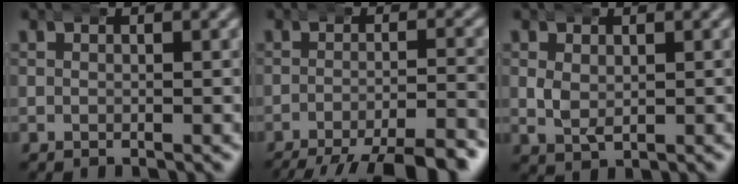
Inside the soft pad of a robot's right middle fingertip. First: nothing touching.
{"total": 12.0, "force": [-9.8, 4.0, 5.6], "torque": [-0.078, -0.032, -0.137]}
{"total": 2.5, "force": [0.3, 2.0, 1.5], "torque": [-0.041, -0.010, 0.016]}